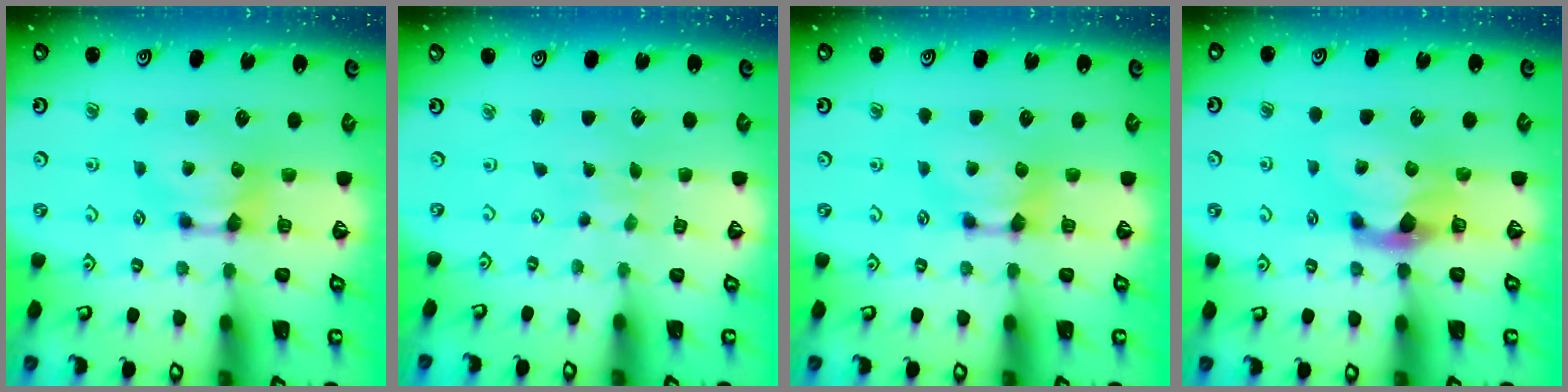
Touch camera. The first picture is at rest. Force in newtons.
{"total": 5.7, "press": 5.7, "slide": 0.2}
{"total": 0.0}
{"total": 2.2, "press": 1.8, "slide": 1.3}